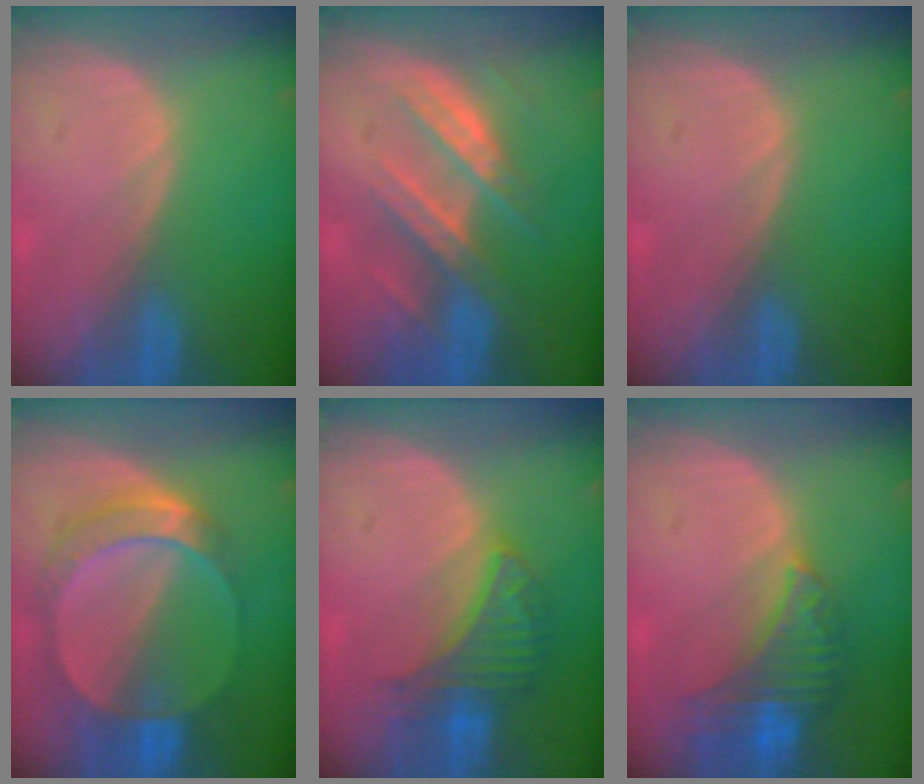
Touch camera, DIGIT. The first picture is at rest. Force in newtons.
{"total": 8.2, "press": 7.6, "slide": 3.1}
{"total": 0.0}
{"total": 8.2, "press": 7.6, "slide": 3.2}
{"total": 6.6, "press": 6.2, "slide": 2.2}
{"total": 8.0, "press": 7.1, "slide": 3.7}